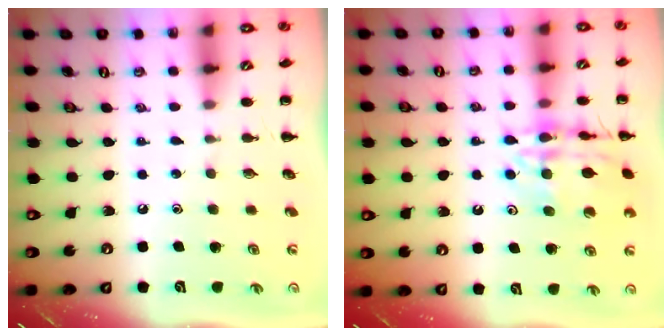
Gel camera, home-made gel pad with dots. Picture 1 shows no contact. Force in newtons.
{"total": 15.6, "press": 15.5, "slide": 1.3}